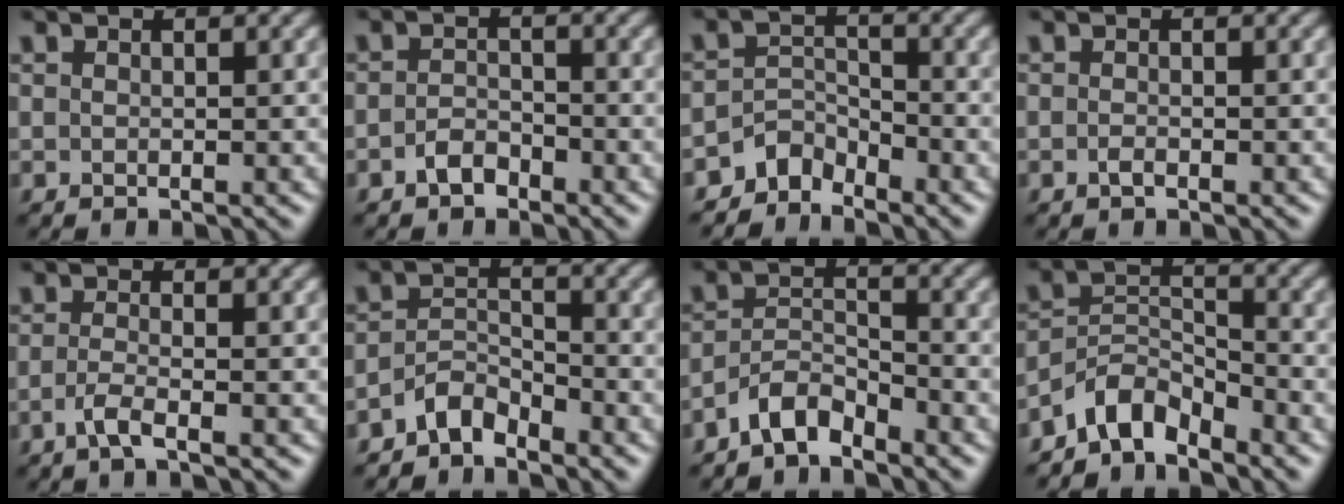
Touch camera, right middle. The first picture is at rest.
{"total": 1.9, "force": [-1.3, 1.1, 1.0], "torque": [-0.018, 0.005, -0.026]}
{"total": 2.8, "force": [-2.5, 1.2, 0.4], "torque": [-0.002, 0.011, -0.055]}
{"total": 0.7, "force": [-0.4, 0.2, 0.6], "torque": [-0.013, -0.001, -0.008]}
{"total": 2.0, "force": [-1.1, 0.4, 1.7], "torque": [-0.035, -0.002, -0.030]}
{"total": 2.8, "force": [-2.4, 1.0, 1.0], "torque": [-0.017, 0.011, -0.051]}
{"total": 3.3, "force": [-2.8, 1.2, 1.5], "torque": [-0.026, 0.010, -0.060]}
{"total": 4.2, "force": [-3.6, 1.7, 1.5], "torque": [-0.021, 0.007, -0.079]}